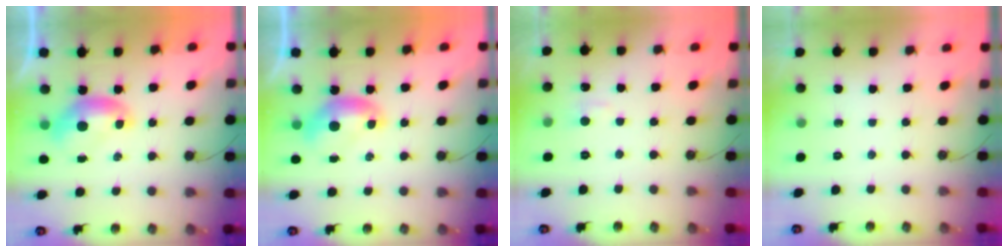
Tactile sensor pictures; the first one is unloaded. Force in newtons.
{"total": 0.0}
{"total": 1.8, "press": 1.7, "slide": 0.6}
{"total": 0.0}